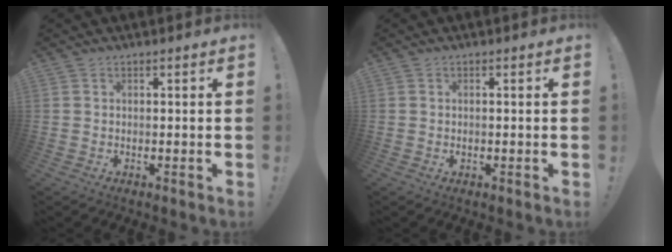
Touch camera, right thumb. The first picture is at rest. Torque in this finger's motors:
{"motor_torque": [0.02, -0.04, 0.32, -0.27, -0.02]}